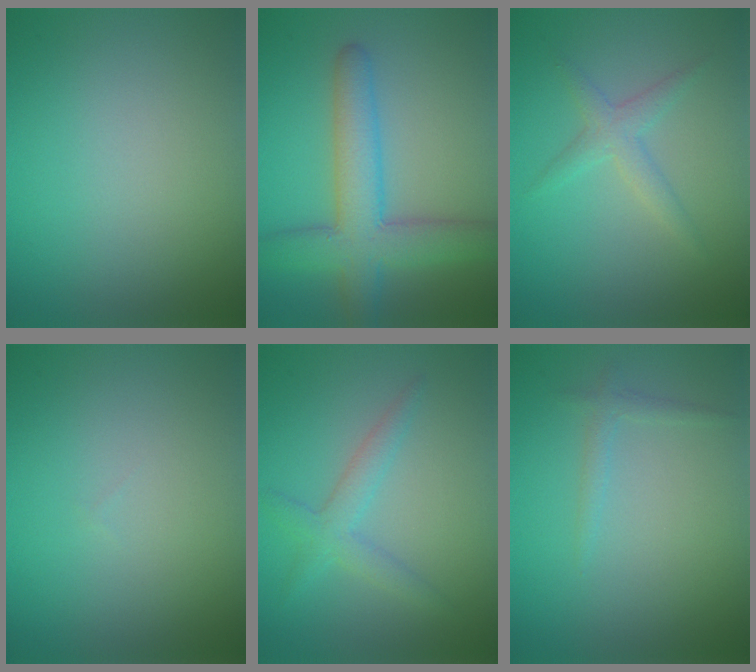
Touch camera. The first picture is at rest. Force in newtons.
{"total": 6.4, "press": 6.4, "slide": 0.4}
{"total": 2.1, "press": 2.1, "slide": 0.1}
{"total": 0.0}
{"total": 2.4, "press": 2.4, "slide": 0.2}
{"total": 1.1, "press": 1.1, "slide": 0.1}